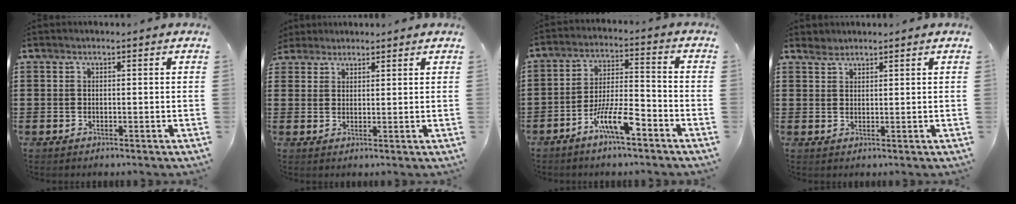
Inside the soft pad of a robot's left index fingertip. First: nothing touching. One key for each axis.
{"total": 2.4, "fx": 2.2, "fy": 0.9, "fz": 0.1, "tx": -0.010, "ty": 0.005, "tz": 0.044}
{"total": 8.7, "fx": -5.5, "fy": 1.9, "fz": 6.5, "tx": -0.136, "ty": 0.003, "tz": -0.107}
{"total": 1.6, "fx": 1.5, "fy": 0.6, "fz": 0.2, "tx": -0.007, "ty": 0.001, "tz": 0.030}